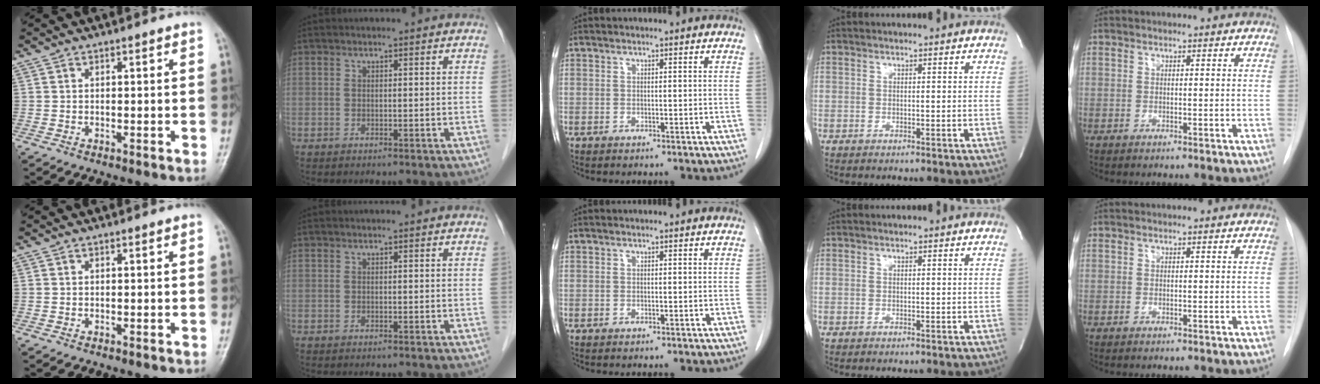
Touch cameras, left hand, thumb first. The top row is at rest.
{}